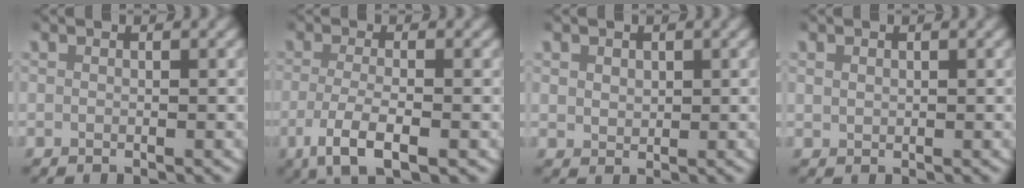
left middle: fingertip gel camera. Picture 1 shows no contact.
{"total": 4.9, "force": [-2.3, 1.5, 4.0], "torque": [-0.084, -0.015, -0.032]}
{"total": 1.4, "force": [0.7, 1.1, 0.6], "torque": [-0.012, -0.006, 0.021]}
{"total": 0.6, "force": [0.3, 0.5, 0.2], "torque": [-0.006, -0.001, 0.011]}